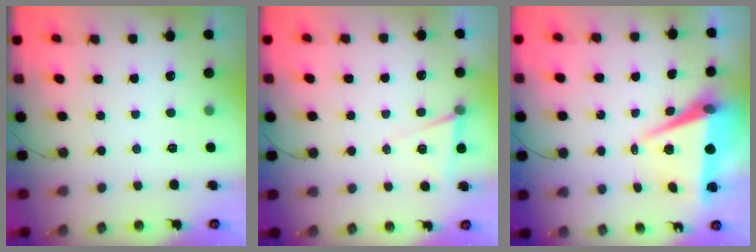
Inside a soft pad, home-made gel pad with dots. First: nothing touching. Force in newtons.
{"total": 6.3, "press": 4.4, "slide": 4.5}
{"total": 7.5, "press": 6.1, "slide": 4.3}